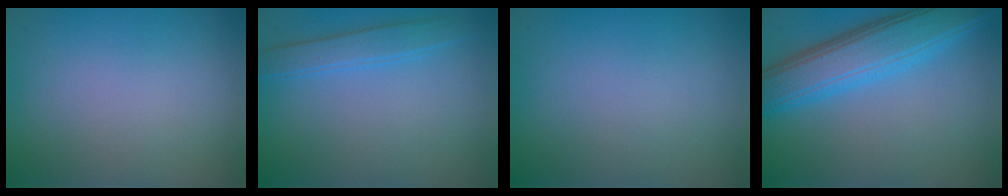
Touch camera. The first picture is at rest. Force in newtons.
{"total": 2.3, "press": 2.3, "slide": 0.1}
{"total": 0.0}
{"total": 6.9, "press": 6.9, "slide": 0.1}